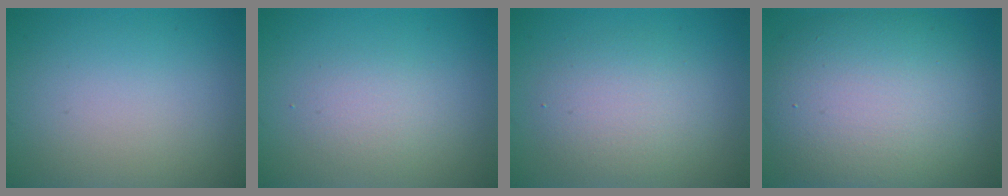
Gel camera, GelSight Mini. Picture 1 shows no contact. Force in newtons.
{"total": 1.8, "press": 1.8, "slide": 0.1}
{"total": 3.7, "press": 3.7, "slide": 0.4}
{"total": 11.2, "press": 11.2, "slide": 0.6}